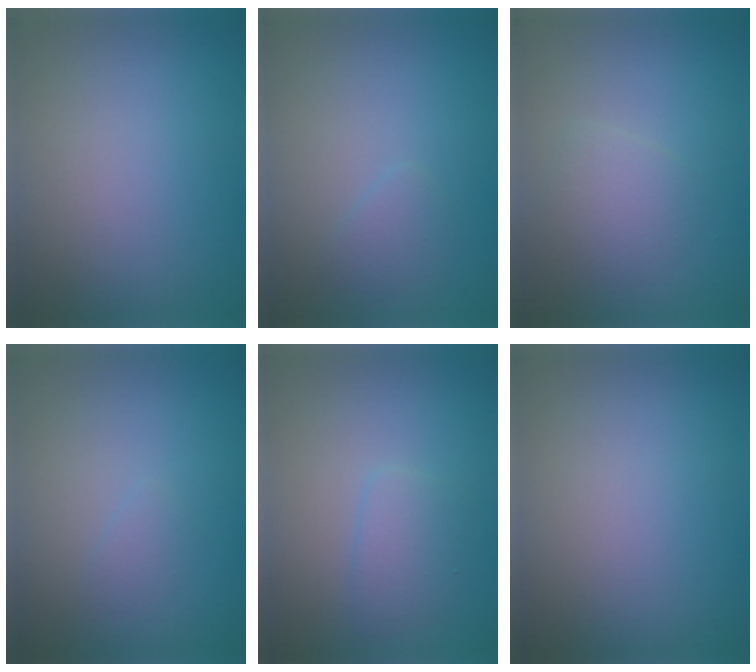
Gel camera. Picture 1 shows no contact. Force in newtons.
{"total": 1.1, "press": 1.1, "slide": 0.1}
{"total": 2.0, "press": 2.0, "slide": 0.2}
{"total": 0.8, "press": 0.8, "slide": 0.0}
{"total": 1.9, "press": 1.9, "slide": 0.2}
{"total": 0.0}